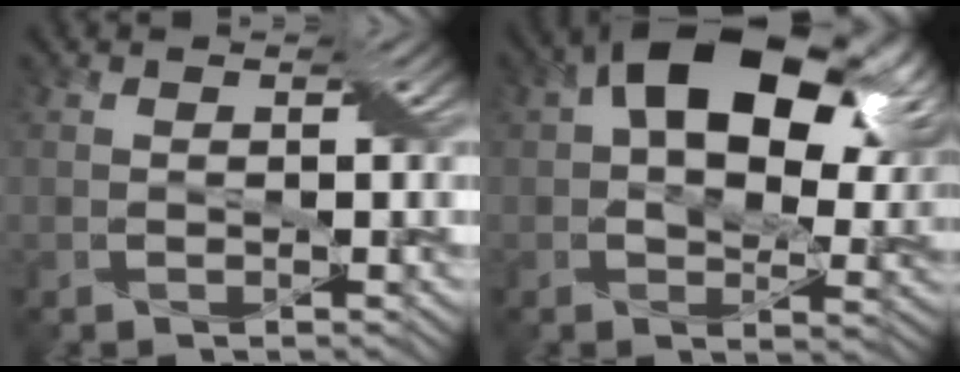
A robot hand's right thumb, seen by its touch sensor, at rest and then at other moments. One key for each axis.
{"total": 17.2, "fx": 6.0, "fy": 9.8, "fz": 12.9, "tx": -0.199, "ty": 0.013, "tz": 0.098}